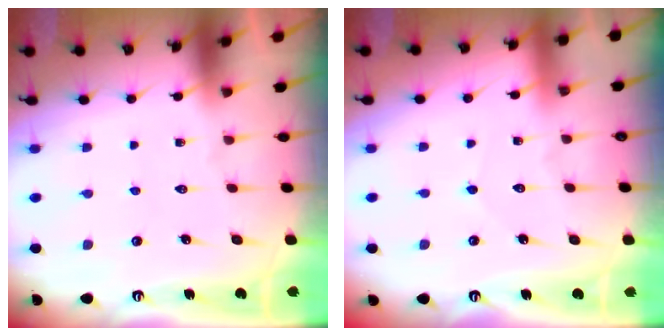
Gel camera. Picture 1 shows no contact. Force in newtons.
{"total": 2.6, "press": 2.6, "slide": 0.2}